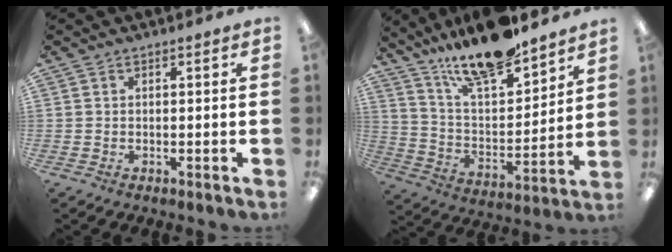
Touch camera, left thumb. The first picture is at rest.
{"total": 16.8, "force": [14.6, 4.0, 7.3], "torque": [-0.137, -0.098, 0.254]}